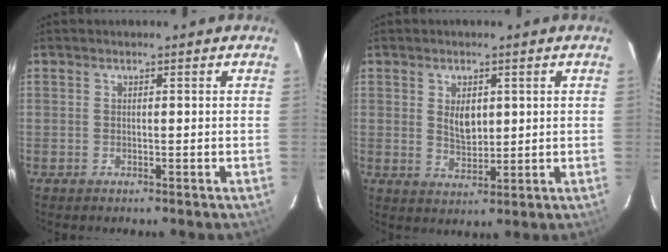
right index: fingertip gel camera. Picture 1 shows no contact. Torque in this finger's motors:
{"motor_torque": [0.58, 0.30, 0.26, 0.07]}